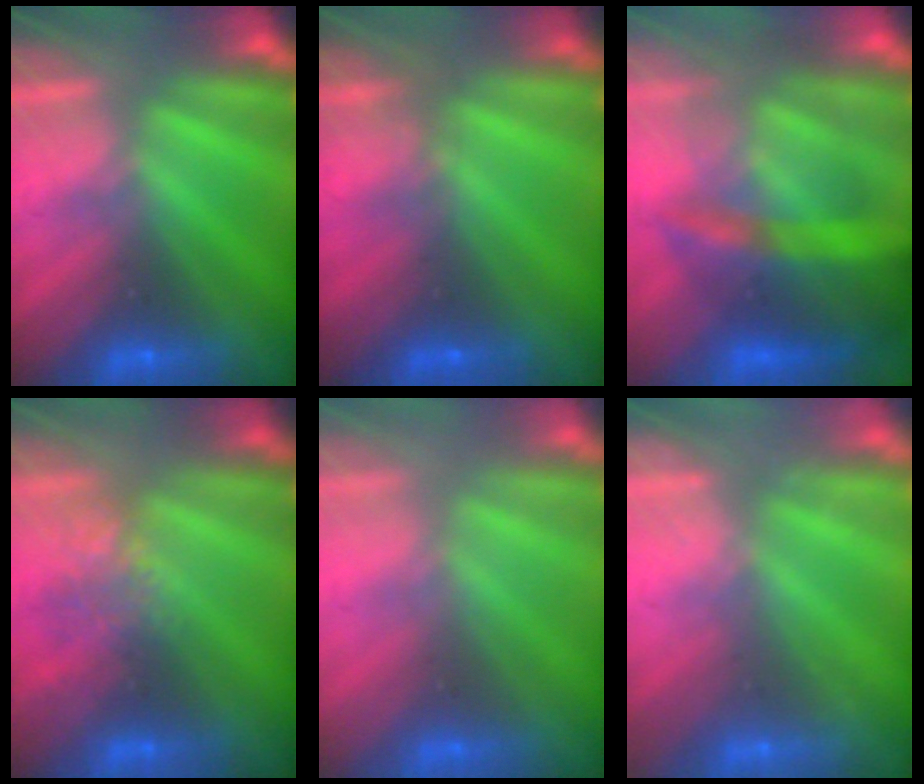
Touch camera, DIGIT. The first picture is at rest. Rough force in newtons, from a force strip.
{"total": 10.7}
{"total": 7.6}
{"total": 2.6}
{"total": 2.6}
{"total": 2.4}